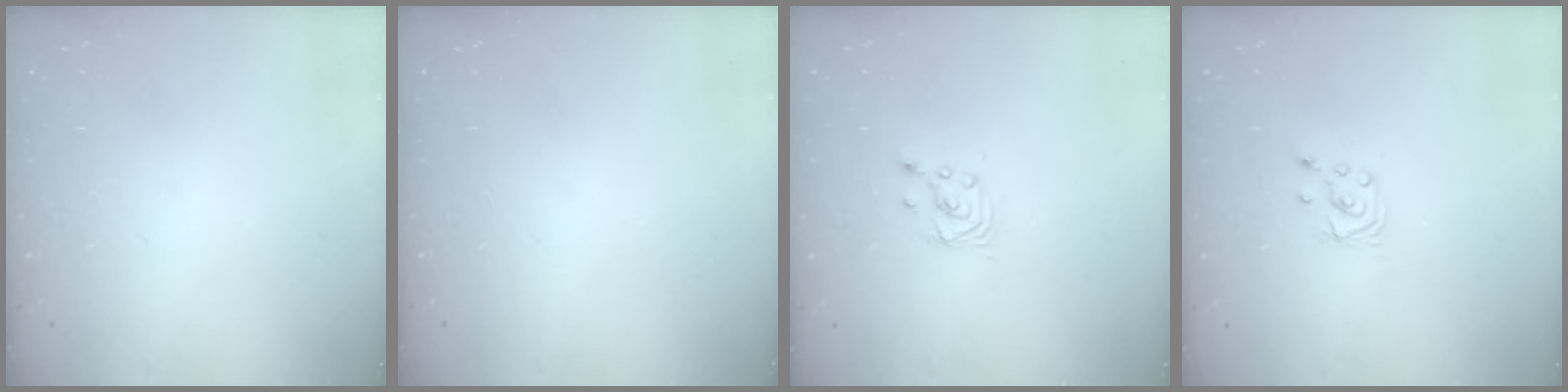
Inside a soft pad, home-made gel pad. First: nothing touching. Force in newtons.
{"total": 0.0}
{"total": 2.5, "press": 2.5, "slide": 0.2}
{"total": 3.4, "press": 3.4, "slide": 0.3}